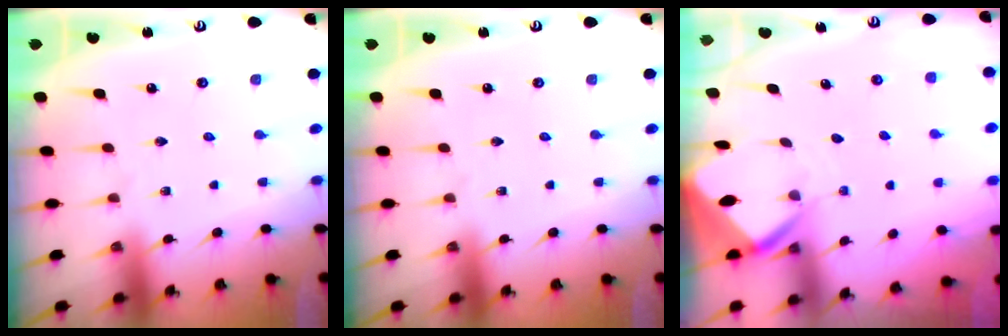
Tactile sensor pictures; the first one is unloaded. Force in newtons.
{"total": 0.0}
{"total": 3.2, "press": 3.2, "slide": 0.3}